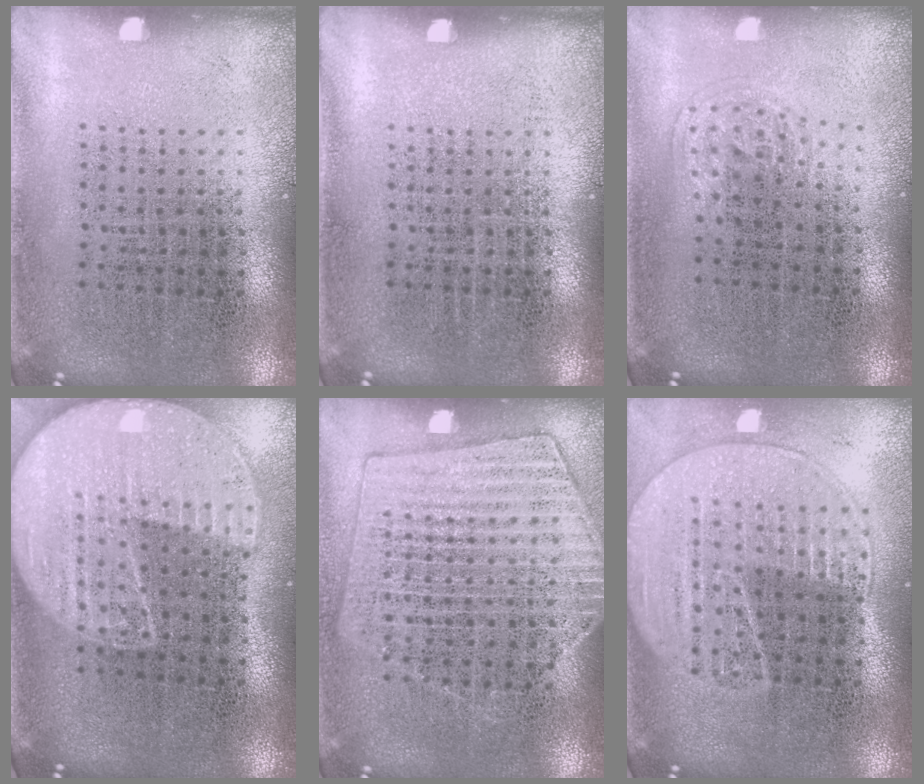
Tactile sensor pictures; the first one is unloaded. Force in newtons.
{"total": 0.0}
{"total": 1.0, "press": 0.6, "slide": 0.8}
{"total": 2.2, "press": 1.9, "slide": 1.1}
{"total": 1.4, "press": 1.3, "slide": 0.5}
{"total": 2.0, "press": 1.8, "slide": 1.0}